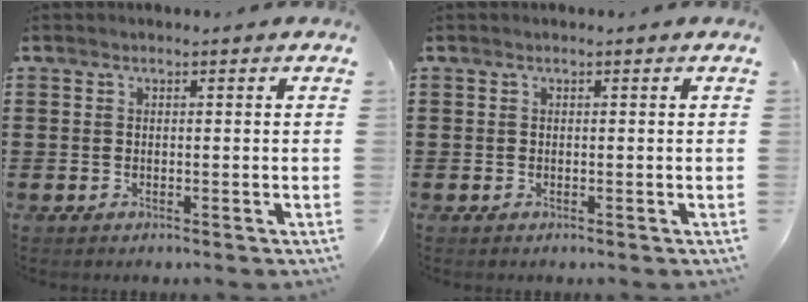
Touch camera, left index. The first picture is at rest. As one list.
[{"total": 0.0}]